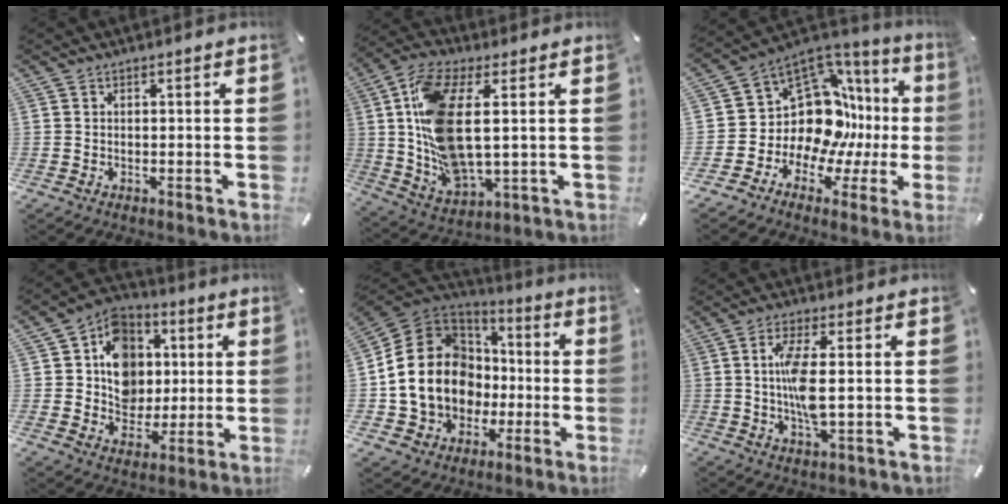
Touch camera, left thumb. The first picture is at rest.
{"total": 15.9, "force": [3.0, 7.2, 13.8], "torque": [-0.312, -0.012, 0.055]}
{"total": 14.3, "force": [2.0, 11.6, 8.2], "torque": [-0.157, -0.061, 0.045]}
{"total": 12.9, "force": [1.3, 11.6, 5.4], "torque": [-0.072, -0.003, 0.027]}
{"total": 19.0, "force": [-1.5, 16.3, 9.7], "torque": [-0.199, 0.008, -0.015]}
{"total": 8.7, "force": [0.5, 2.3, 8.3], "torque": [-0.182, -0.012, 0.002]}